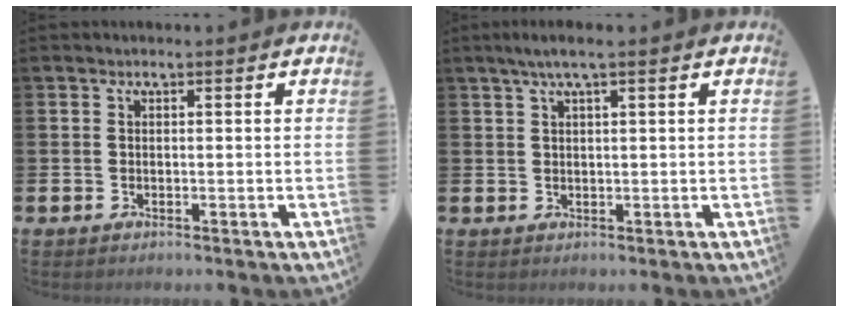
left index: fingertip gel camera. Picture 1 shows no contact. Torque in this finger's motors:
{"motor_torque": [0.22, -0.08, 0.42, 0.07]}